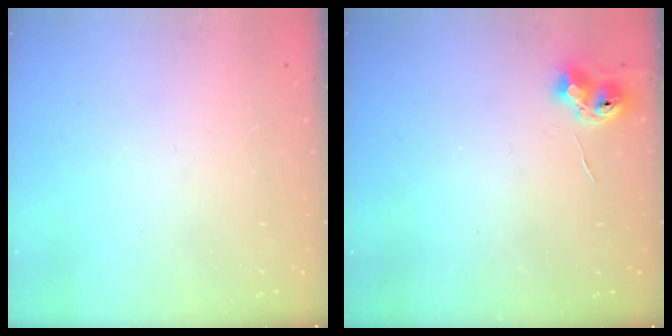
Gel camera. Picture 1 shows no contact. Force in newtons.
{"total": 7.0, "press": 7.0, "slide": 0.7}